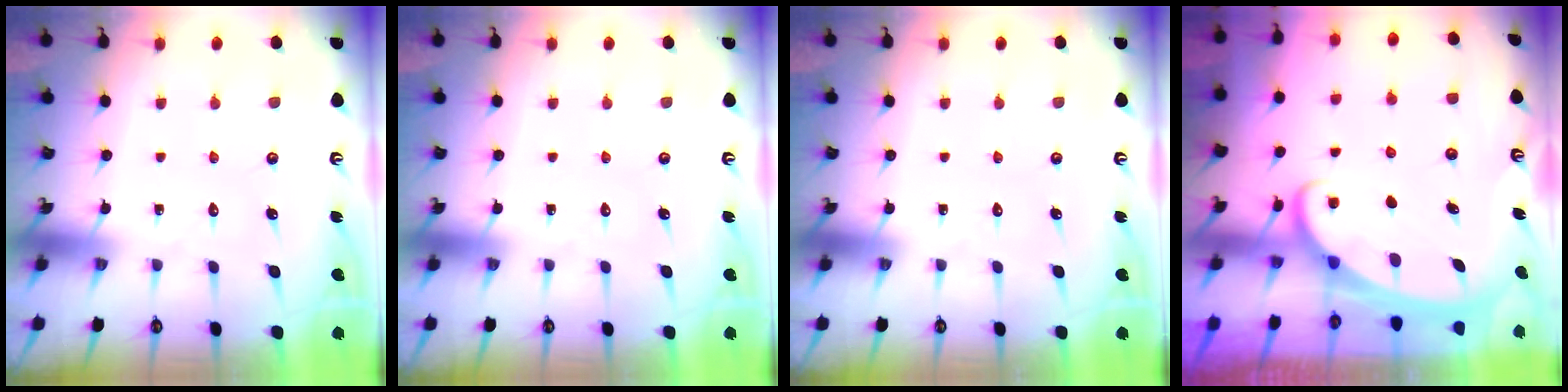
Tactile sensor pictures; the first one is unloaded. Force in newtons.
{"total": 0.0}
{"total": 0.0}
{"total": 2.3, "press": 2.2, "slide": 0.4}